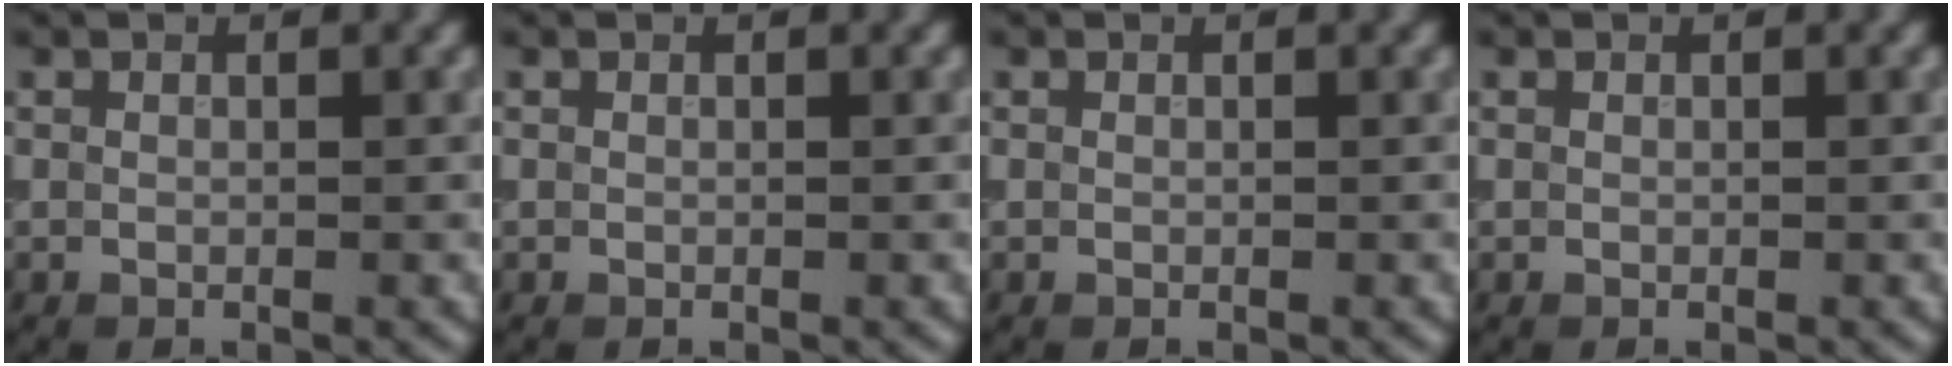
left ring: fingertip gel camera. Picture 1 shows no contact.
{"total": 0.0}
{"total": 0.0}
{"total": 0.0}